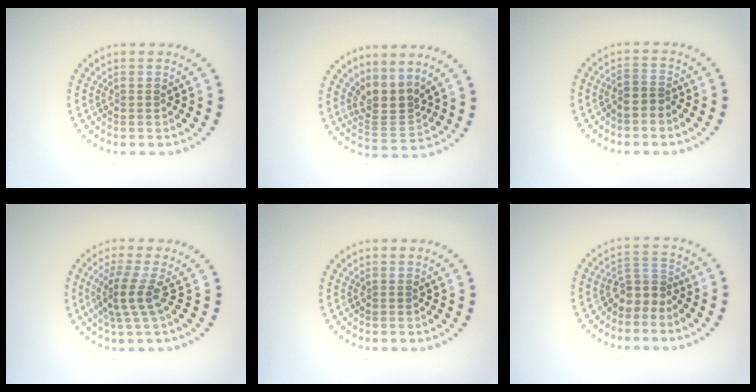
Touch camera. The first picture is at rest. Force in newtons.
{"total": 3.1, "press": 2.1, "slide": 2.2}
{"total": 1.6, "press": 1.4, "slide": 0.8}
{"total": 2.8, "press": 2.0, "slide": 2.0}
{"total": 0.0}
{"total": 2.5, "press": 1.7, "slide": 1.9}